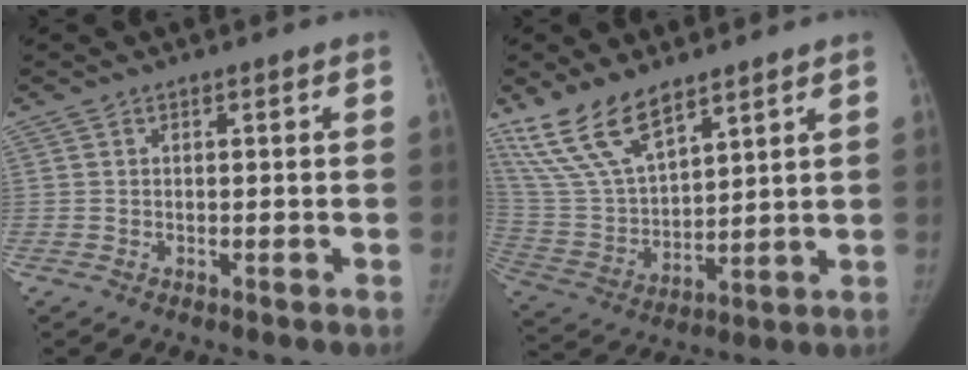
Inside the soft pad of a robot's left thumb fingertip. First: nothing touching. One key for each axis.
{"total": 14.5, "fx": 10.4, "fy": 5.9, "fz": 8.1, "tx": -0.139, "ty": -0.044, "tz": 0.222}